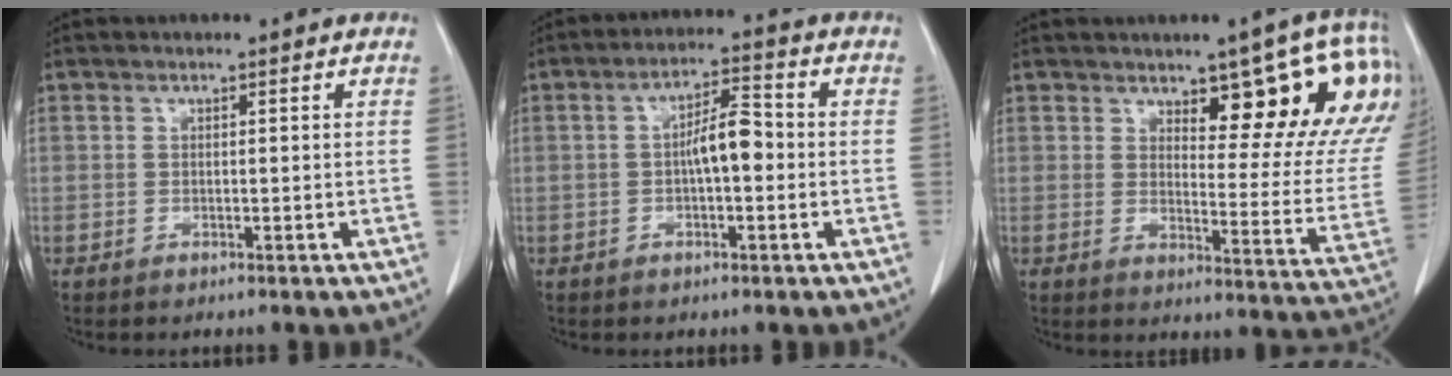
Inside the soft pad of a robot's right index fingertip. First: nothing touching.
{"total": 5.7, "force": [-0.5, 1.5, 5.5], "torque": [-0.097, 0.018, -0.012]}
{"total": 16.7, "force": [10.2, 4.4, 12.5], "torque": [-0.146, -0.025, 0.117]}